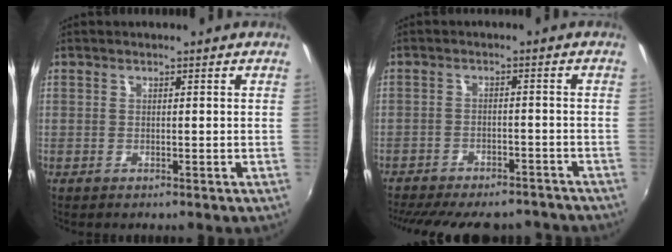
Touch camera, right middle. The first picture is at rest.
{"total": 18.3, "force": [-15.6, 6.1, 7.3], "torque": [-0.164, -0.010, -0.204]}